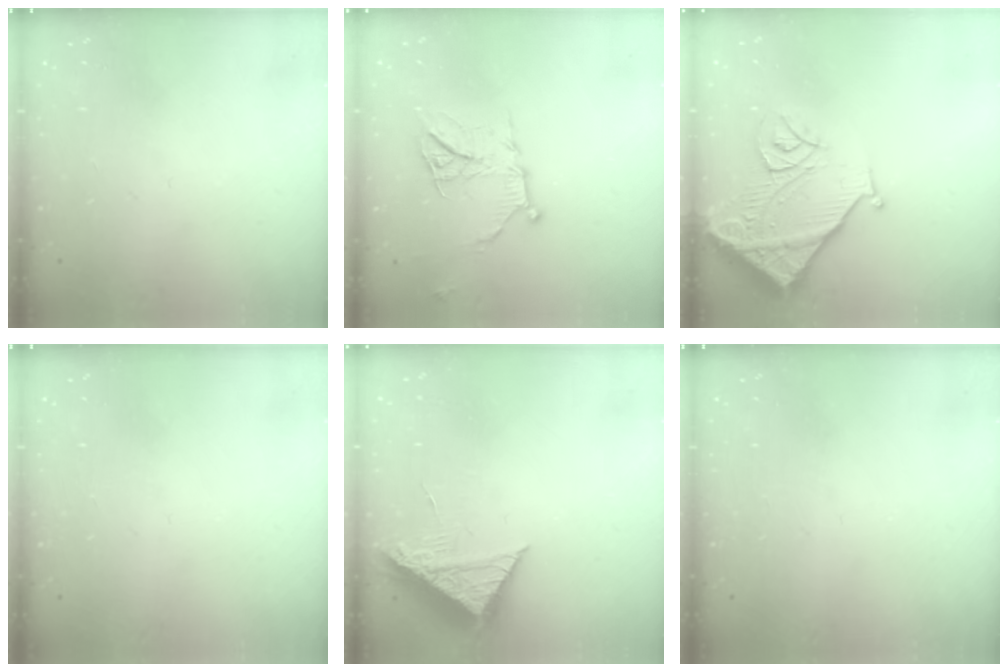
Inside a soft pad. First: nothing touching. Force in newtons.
{"total": 11.9, "press": 11.9, "slide": 0.1}
{"total": 15.0, "press": 14.9, "slide": 1.9}
{"total": 0.0}
{"total": 9.4, "press": 9.4, "slide": 0.5}
{"total": 0.0}